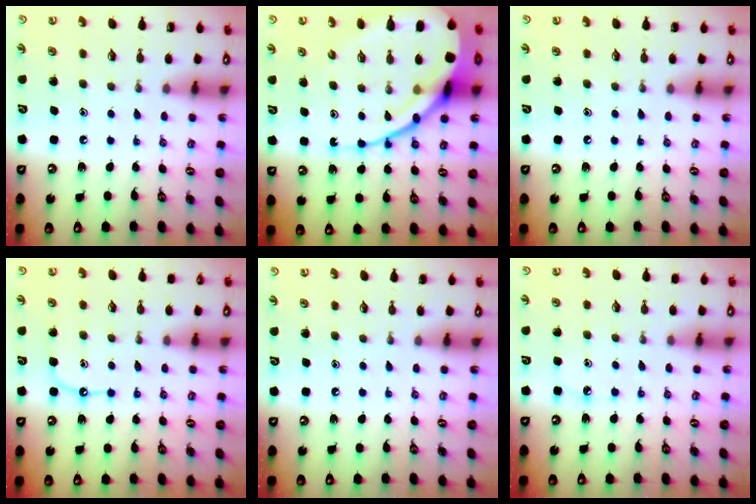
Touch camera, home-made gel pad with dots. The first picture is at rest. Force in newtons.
{"total": 19.1, "press": 18.9, "slide": 2.0}
{"total": 0.0}
{"total": 7.5, "press": 7.5, "slide": 0.7}
{"total": 0.0}
{"total": 3.9, "press": 3.8, "slide": 0.5}